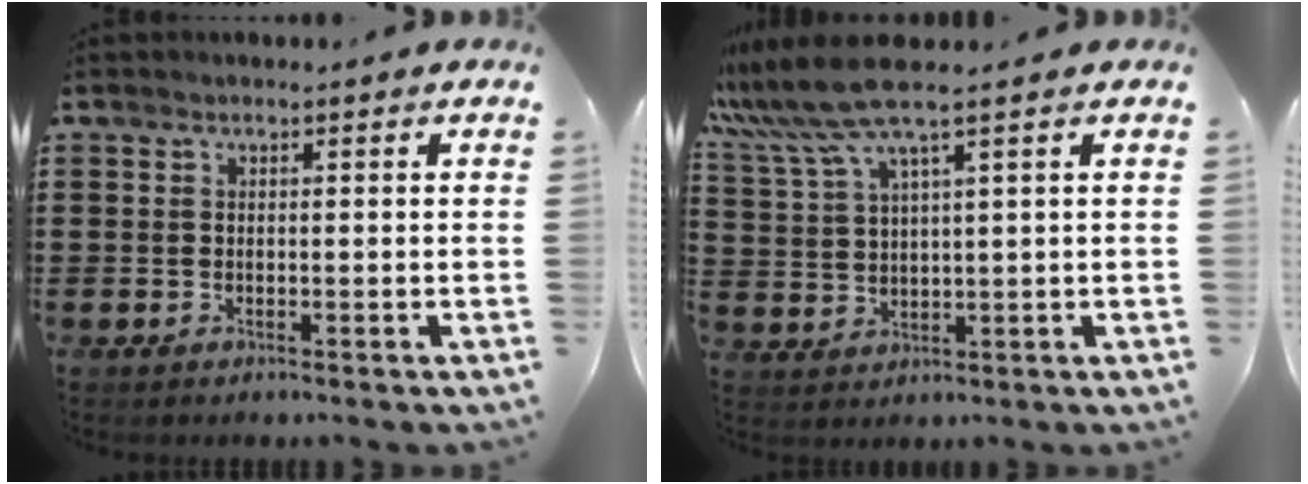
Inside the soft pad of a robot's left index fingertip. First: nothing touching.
{"total": 7.9, "force": [5.5, 0.5, 5.5], "torque": [-0.140, -0.015, 0.095]}